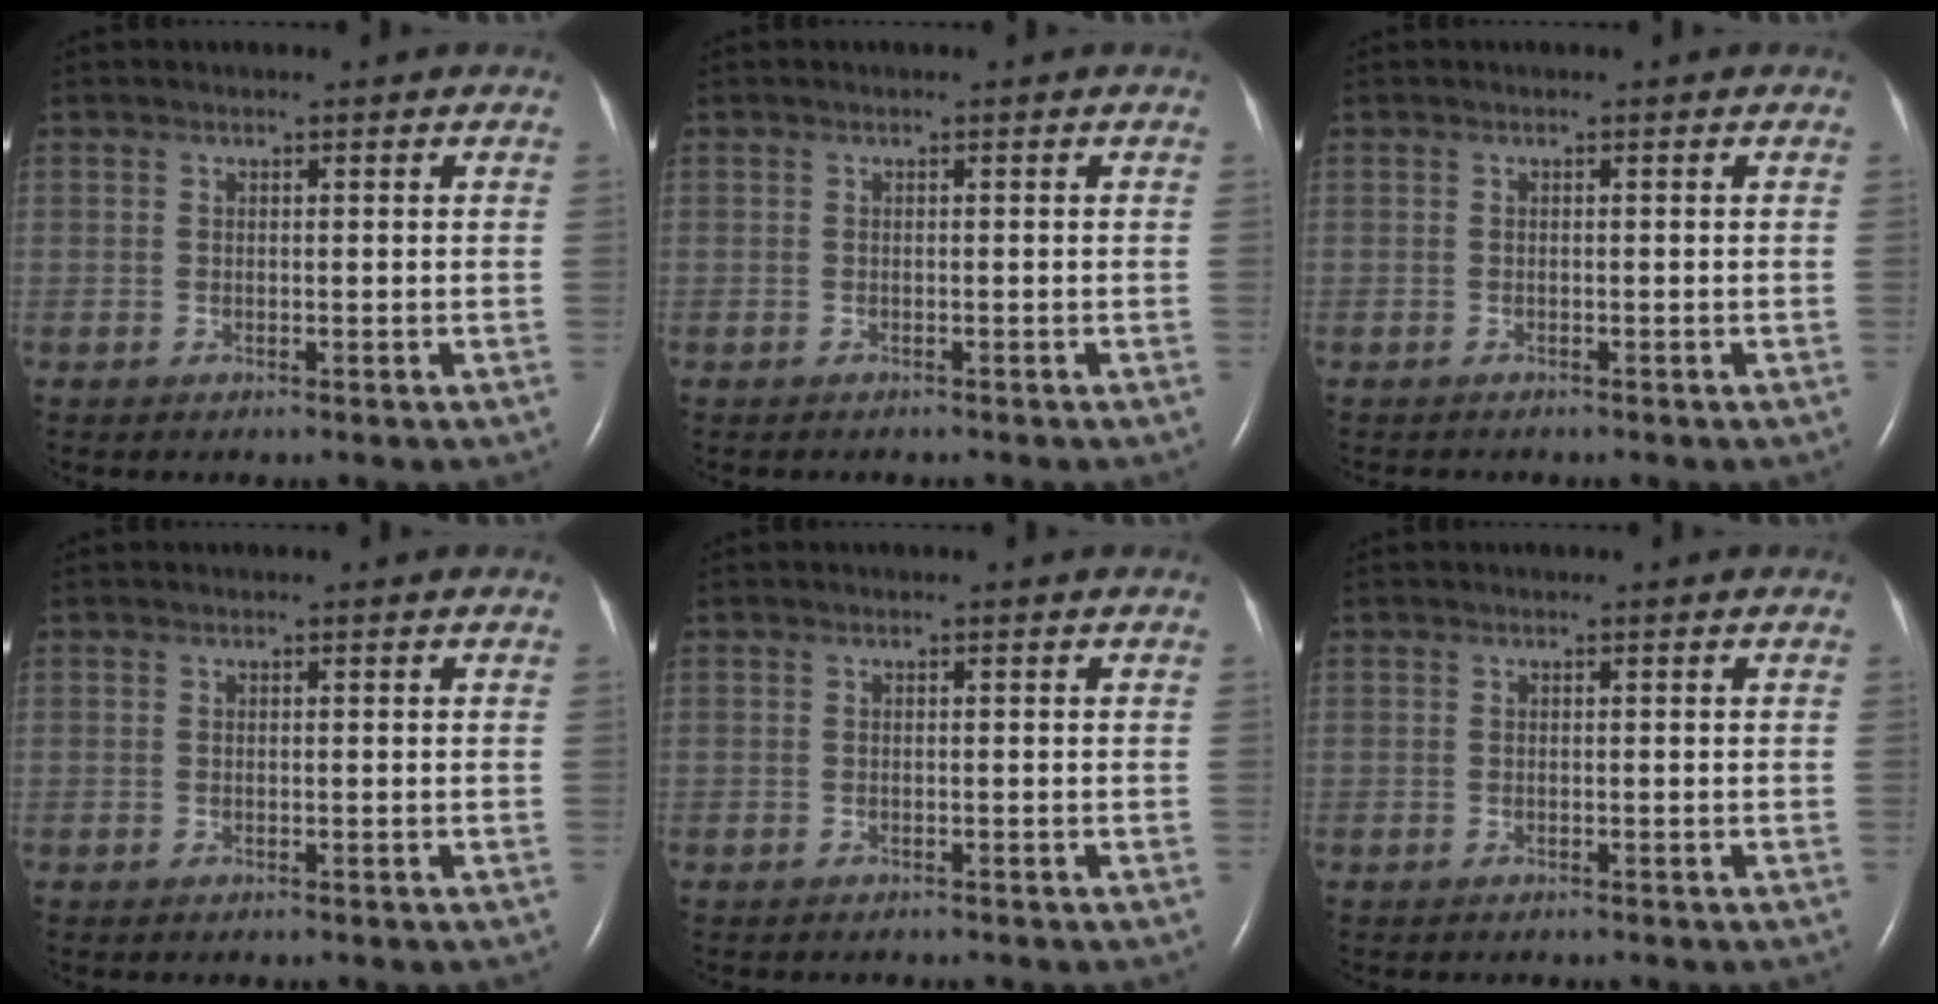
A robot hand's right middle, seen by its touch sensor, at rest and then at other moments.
{"total": 1.2, "force": [-1.1, 0.4, 0.4], "torque": [-0.012, -0.002, -0.013]}
{"total": 1.0, "force": [-1.0, 0.3, 0.2], "torque": [-0.010, -0.002, -0.012]}
{"total": 0.0}
{"total": 1.4, "force": [-1.3, 0.5, 0.3], "torque": [-0.013, -0.003, -0.016]}
{"total": 0.9, "force": [-0.8, 0.3, 0.3], "torque": [-0.012, -0.002, -0.009]}